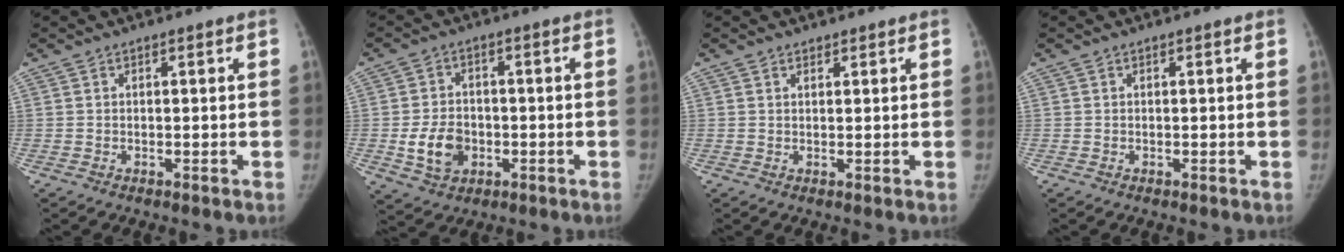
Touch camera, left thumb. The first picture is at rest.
{"total": 7.6, "force": [-1.6, 5.9, 4.5], "torque": [-0.062, 0.007, -0.020]}
{"total": 1.1, "force": [0.9, 0.5, 0.2], "torque": [0.002, -0.007, 0.013]}
{"total": 0.0}